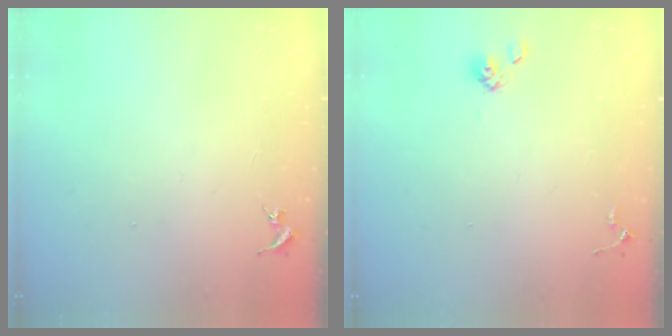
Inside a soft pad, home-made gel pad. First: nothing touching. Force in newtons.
{"total": 3.9, "press": 3.6, "slide": 1.5}